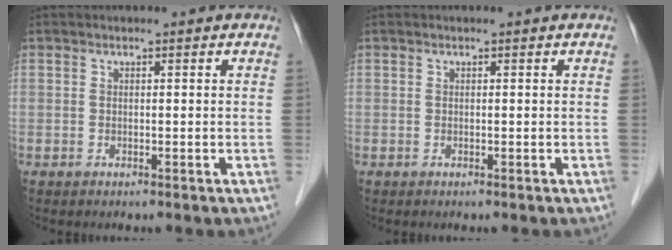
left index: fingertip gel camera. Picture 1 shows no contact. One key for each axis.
{"total": 0.0}